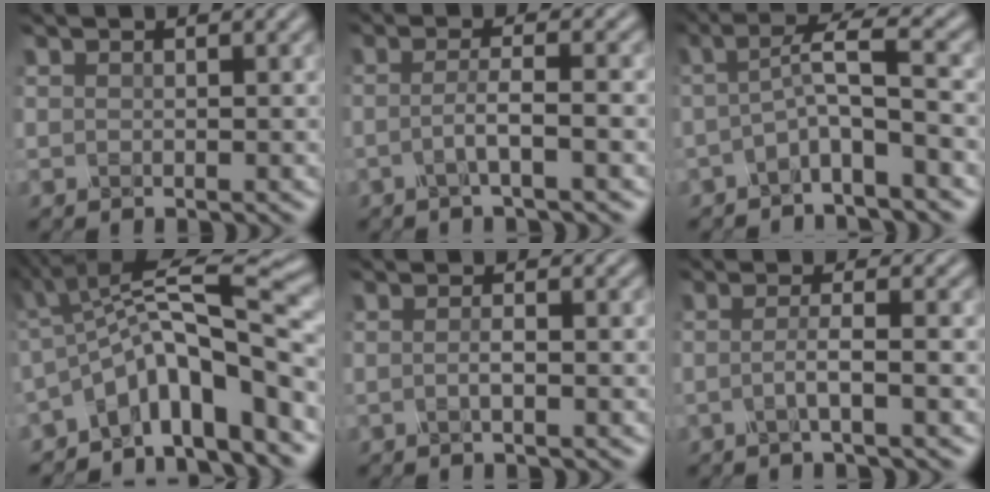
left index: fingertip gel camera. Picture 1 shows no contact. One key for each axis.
{"total": 2.7, "fx": -1.4, "fy": 0.4, "fz": 2.3, "tx": -0.039, "ty": 0.002, "tz": -0.035}
{"total": 3.4, "fx": -1.4, "fy": 0.4, "fz": 3.1, "tx": -0.057, "ty": 0.011, "tz": -0.035}
{"total": 9.0, "fx": -3.7, "fy": 2.1, "fz": 7.9, "tx": -0.109, "ty": 0.016, "tz": -0.083}
{"total": 1.5, "fx": -0.9, "fy": 0.2, "fz": 1.1, "tx": -0.018, "ty": 0.000, "tz": -0.021}
{"total": 2.4, "fx": -1.2, "fy": 0.4, "fz": 2.0, "tx": -0.034, "ty": 0.001, "tz": -0.031}